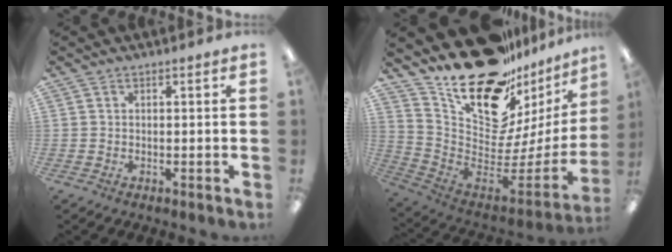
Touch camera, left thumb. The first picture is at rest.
{"total": 25.9, "force": [18.5, 12.1, 13.5], "torque": [-0.201, -0.137, 0.347]}